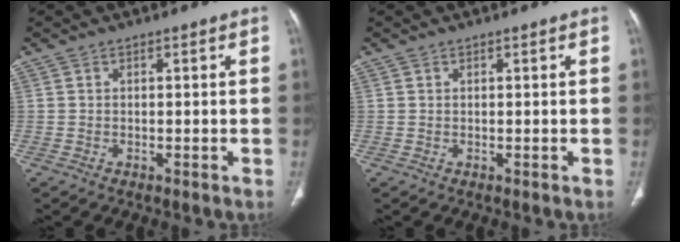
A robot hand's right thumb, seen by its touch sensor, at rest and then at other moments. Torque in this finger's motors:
{"motor_torque": [0.05, 0.08, -0.02, 0.03, 0.06]}